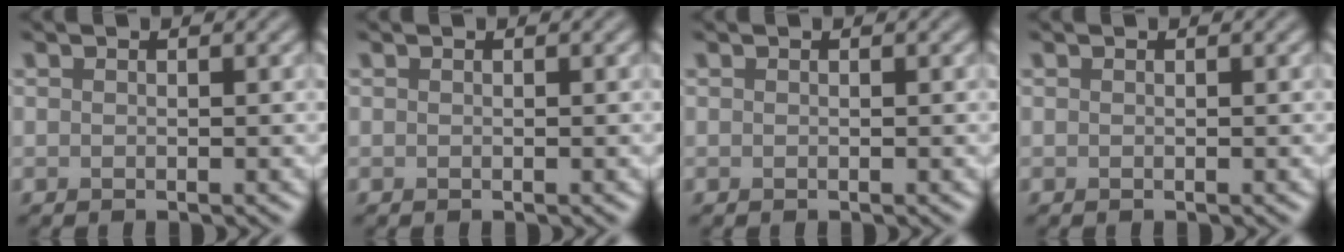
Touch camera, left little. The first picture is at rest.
{"total": 0.0}
{"total": 0.0}
{"total": 0.0}